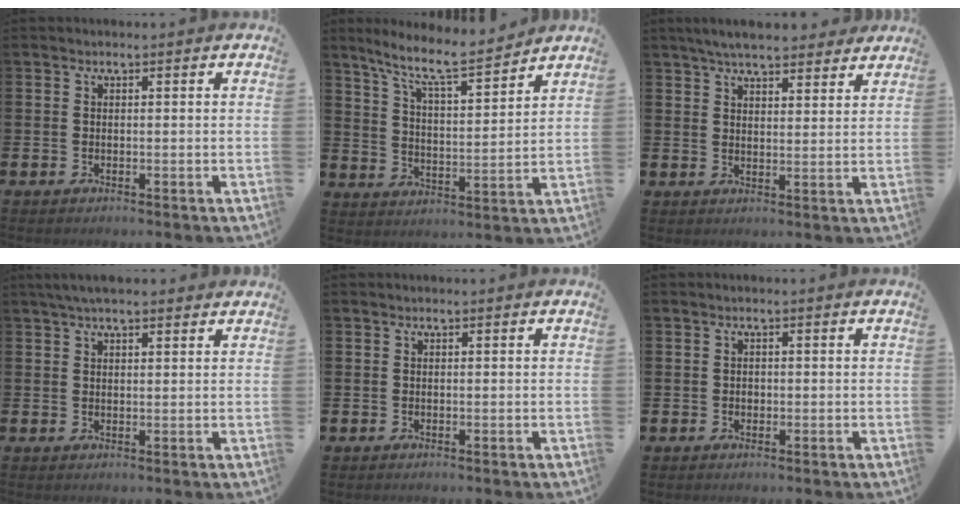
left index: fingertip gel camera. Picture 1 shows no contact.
{"total": 8.9, "force": [7.9, 0.9, 3.9], "torque": [-0.099, -0.047, 0.137]}
{"total": 5.9, "force": [5.6, 1.0, 1.5], "torque": [-0.043, -0.017, 0.104]}
{"total": 3.3, "force": [2.7, 0.8, 1.7], "torque": [-0.036, 0.000, 0.050]}
{"total": 0.0}
{"total": 0.7, "force": [0.0, 0.7, 0.3], "torque": [-0.006, 0.006, -0.002]}